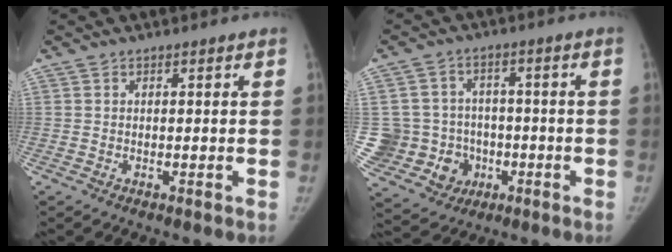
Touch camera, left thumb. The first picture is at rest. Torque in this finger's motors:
{"motor_torque": [-0.03, 0.06, 0.16, -0.15, 0.06]}